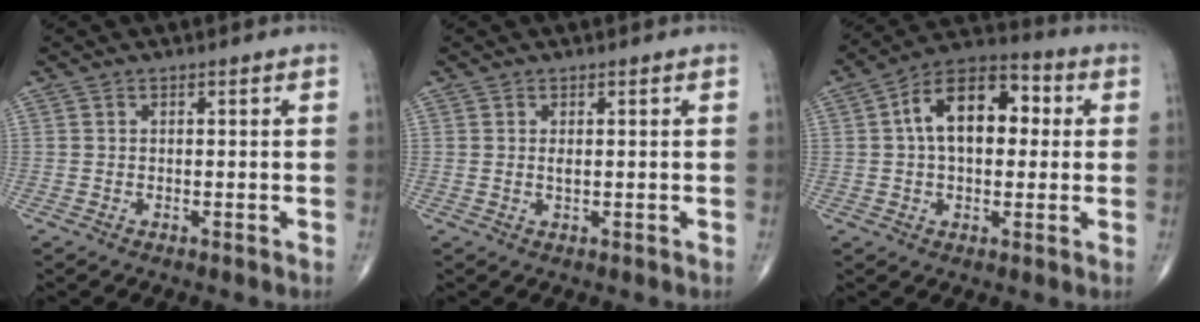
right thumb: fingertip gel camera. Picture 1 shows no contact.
{"total": 1.0, "force": [0.2, 0.4, 0.9], "torque": [-0.019, -0.003, 0.006]}
{"total": 14.6, "force": [2.3, 8.6, 11.5], "torque": [-0.168, 0.031, 0.027]}